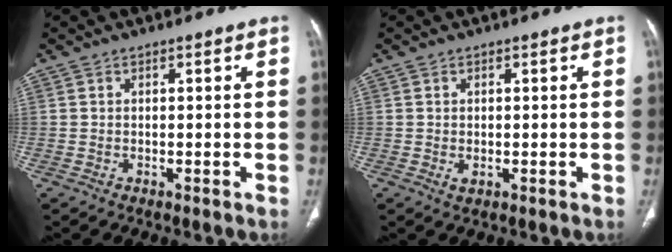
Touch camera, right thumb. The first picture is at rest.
{"total": 1.3, "force": [-0.2, 0.8, 1.1], "torque": [-0.020, -0.005, -0.001]}